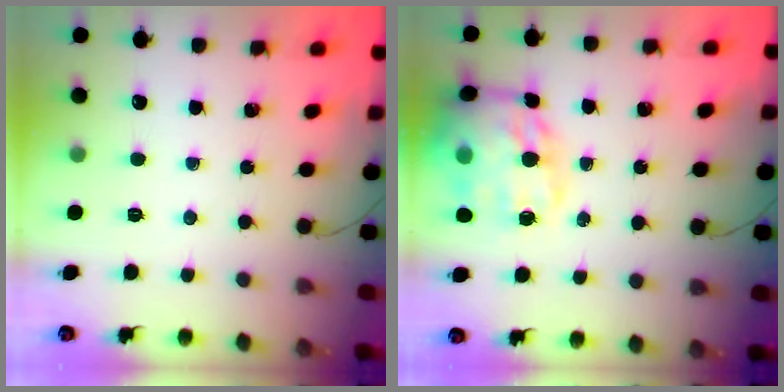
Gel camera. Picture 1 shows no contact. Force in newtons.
{"total": 23.4, "press": 23.1, "slide": 3.5}